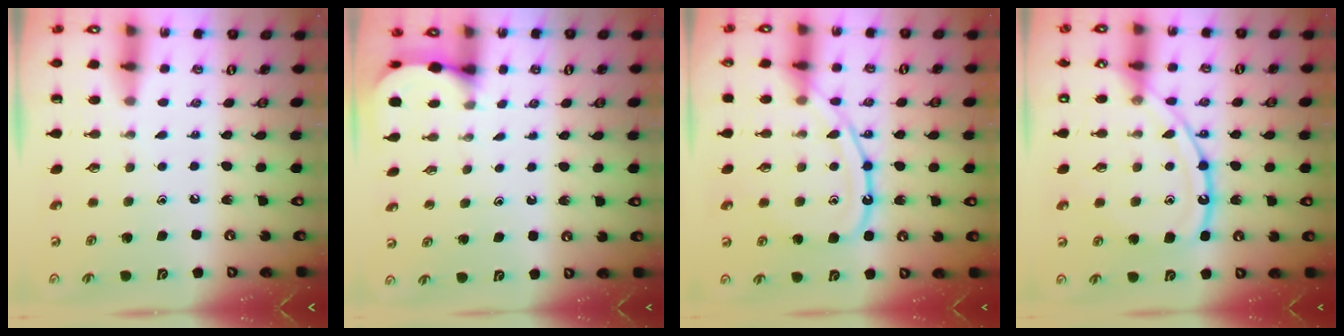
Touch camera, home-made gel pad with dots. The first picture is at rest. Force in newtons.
{"total": 2.6, "press": 2.6, "slide": 0.2}
{"total": 13.2, "press": 13.2, "slide": 1.2}
{"total": 14.3, "press": 14.2, "slide": 1.3}